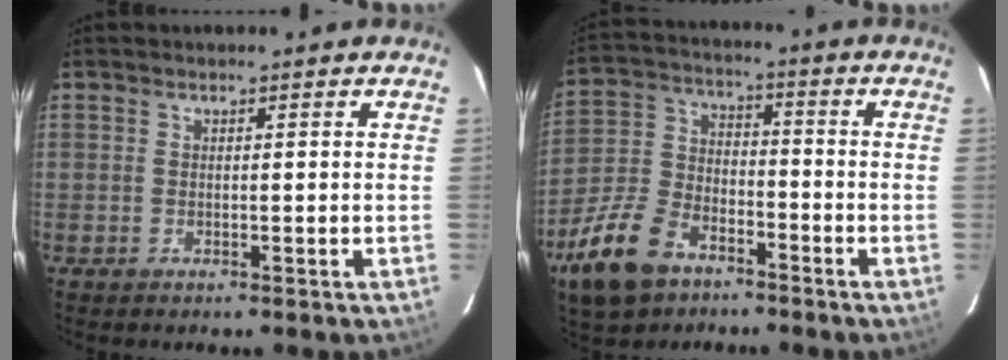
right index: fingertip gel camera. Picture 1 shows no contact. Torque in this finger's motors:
{"motor_torque": [1.01, -1.02, 0.21, 0.05]}